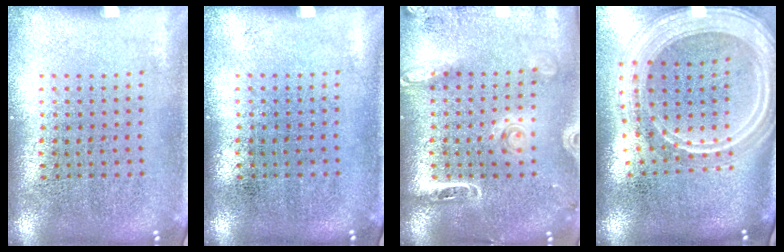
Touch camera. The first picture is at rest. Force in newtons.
{"total": 0.0}
{"total": 1.8, "press": 1.7, "slide": 0.7}
{"total": 2.9, "press": 2.4, "slide": 1.6}